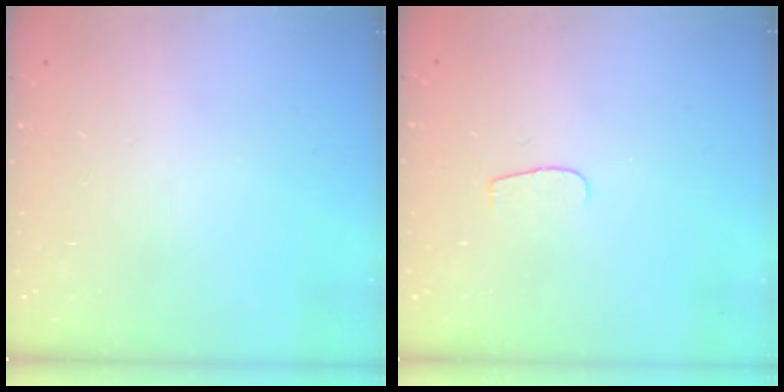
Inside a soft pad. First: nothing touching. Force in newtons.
{"total": 3.8, "press": 3.7, "slide": 0.4}